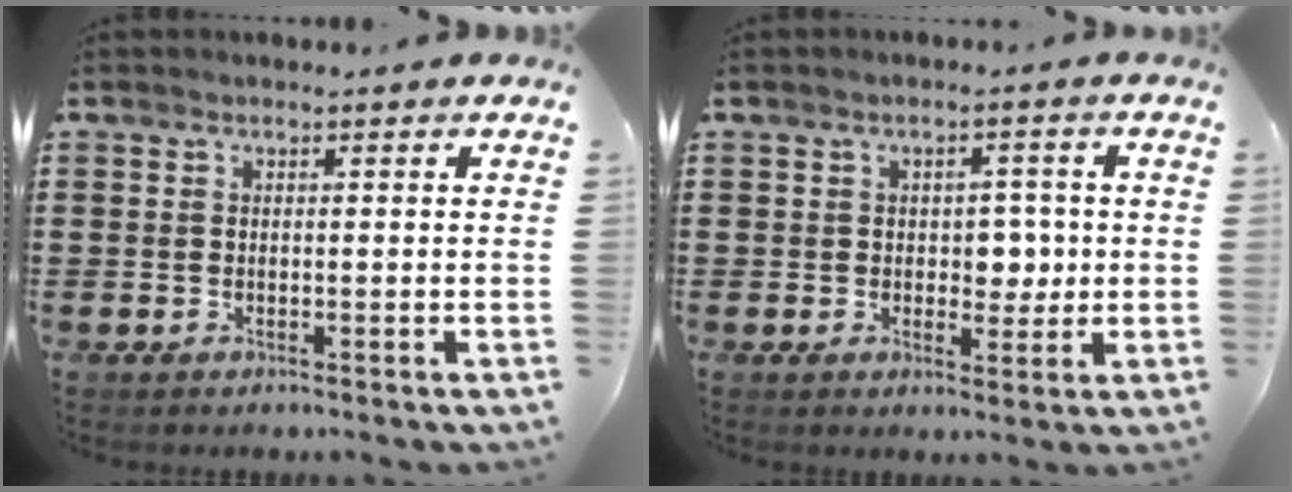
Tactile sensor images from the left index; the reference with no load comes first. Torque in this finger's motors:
{"motor_torque": [0.18, 0.05, 0.26, 0.04]}